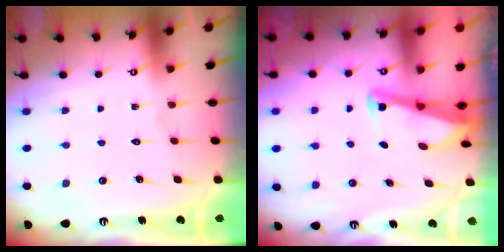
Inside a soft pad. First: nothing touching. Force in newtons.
{"total": 2.8, "press": 2.8, "slide": 0.3}